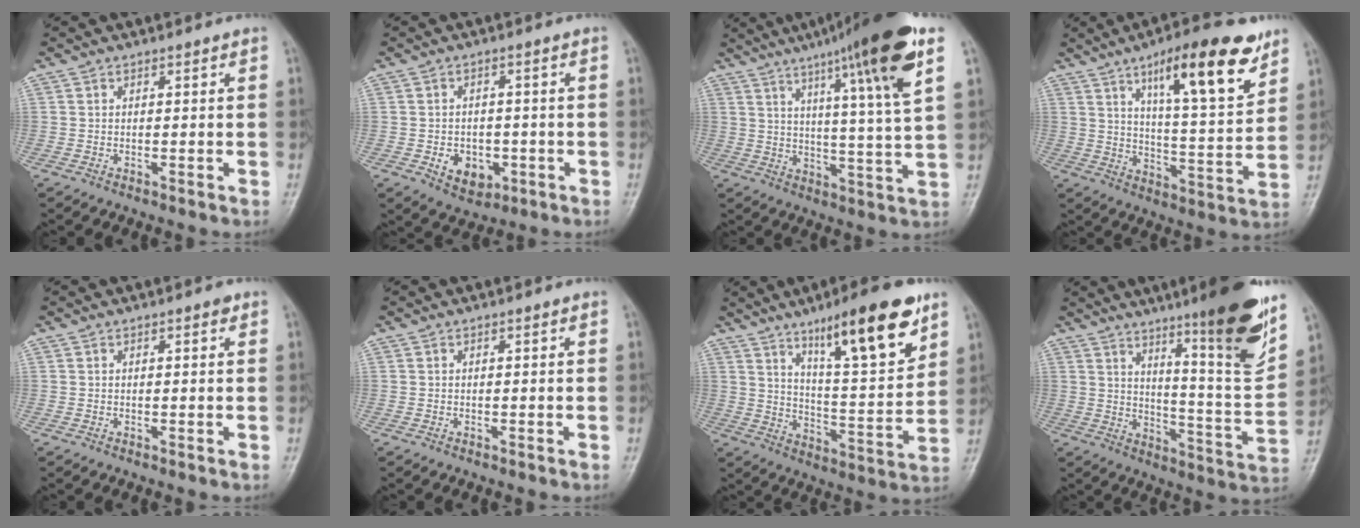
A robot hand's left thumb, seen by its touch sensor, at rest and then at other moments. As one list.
[{"total": 5.9, "force": [-1.8, 4.5, 3.4], "torque": [-0.032, 0.008, -0.016]}, {"total": 19.5, "force": [10.3, 1.1, 16.5], "torque": [-0.240, -0.031, 0.148]}, {"total": 18.2, "force": [10.5, 4.7, 14.1], "torque": [-0.188, -0.051, 0.166]}, {"total": 0.8, "force": [0.5, 0.3, 0.6], "torque": [-0.010, -0.001, 0.005]}, {"total": 0.0}, {"total": 18.7, "force": [11.3, 4.1, 14.4], "torque": [-0.195, -0.059, 0.185]}, {"total": 19.5, "force": [11.7, 2.0, 15.4], "torque": [-0.193, -0.067, 0.179]}]